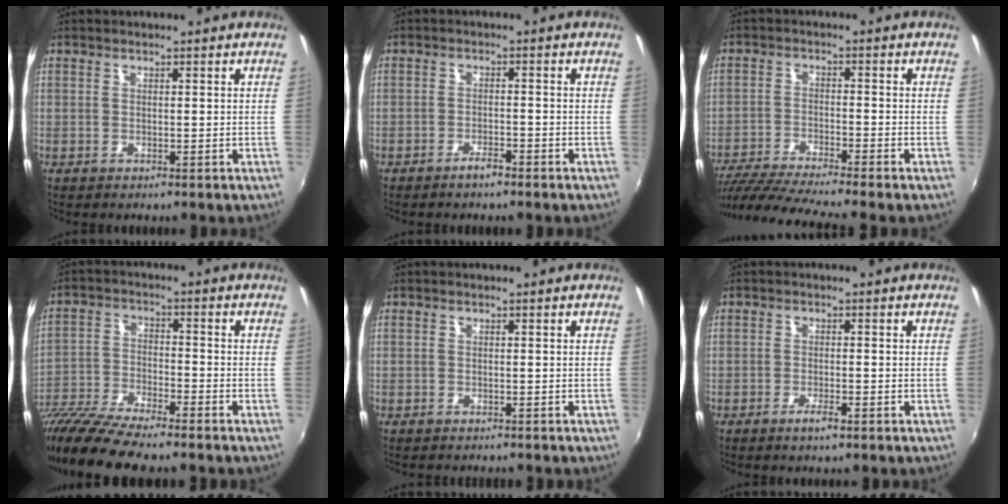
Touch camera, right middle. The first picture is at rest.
{"total": 2.3, "force": [-2.0, 0.5, 1.1], "torque": [-0.029, 0.000, -0.035]}
{"total": 13.2, "force": [-11.6, -1.0, 6.2], "torque": [-0.135, -0.033, -0.201]}
{"total": 14.8, "force": [-12.5, 1.7, 7.7], "torque": [-0.170, -0.032, -0.235]}
{"total": 2.0, "force": [-1.8, 0.4, 0.5], "torque": [-0.018, -0.012, -0.026]}
{"total": 2.3, "force": [-1.6, 0.4, 1.7], "torque": [-0.039, -0.003, -0.032]}